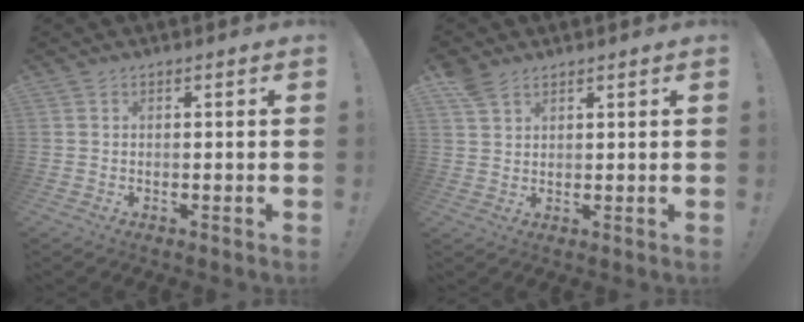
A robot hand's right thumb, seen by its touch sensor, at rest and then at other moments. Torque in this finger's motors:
{"motor_torque": [0.37, 0.44, 0.12, 0.14, -0.01]}